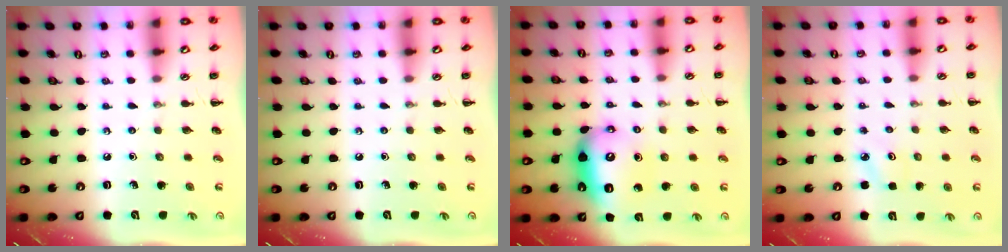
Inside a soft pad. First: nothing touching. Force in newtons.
{"total": 0.0}
{"total": 10.8, "press": 10.7, "slide": 1.3}
{"total": 2.7, "press": 2.6, "slide": 0.8}